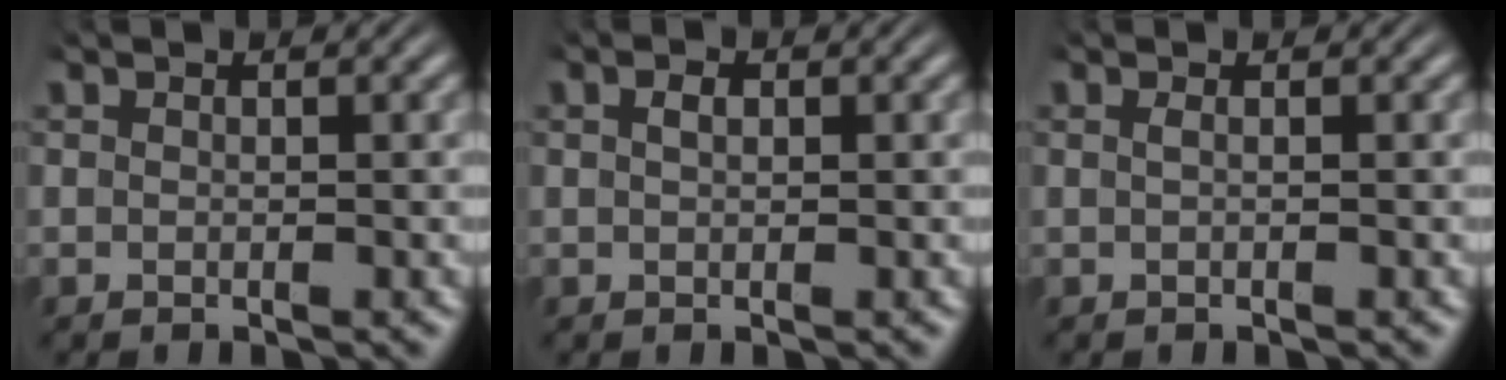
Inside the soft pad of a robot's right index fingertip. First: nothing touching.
{"total": 0.7, "force": [0.1, 0.2, 0.7], "torque": [-0.008, -0.002, 0.004]}
{"total": 0.5, "force": [-0.1, -0.4, 0.3], "torque": [-0.007, -0.004, 0.000]}